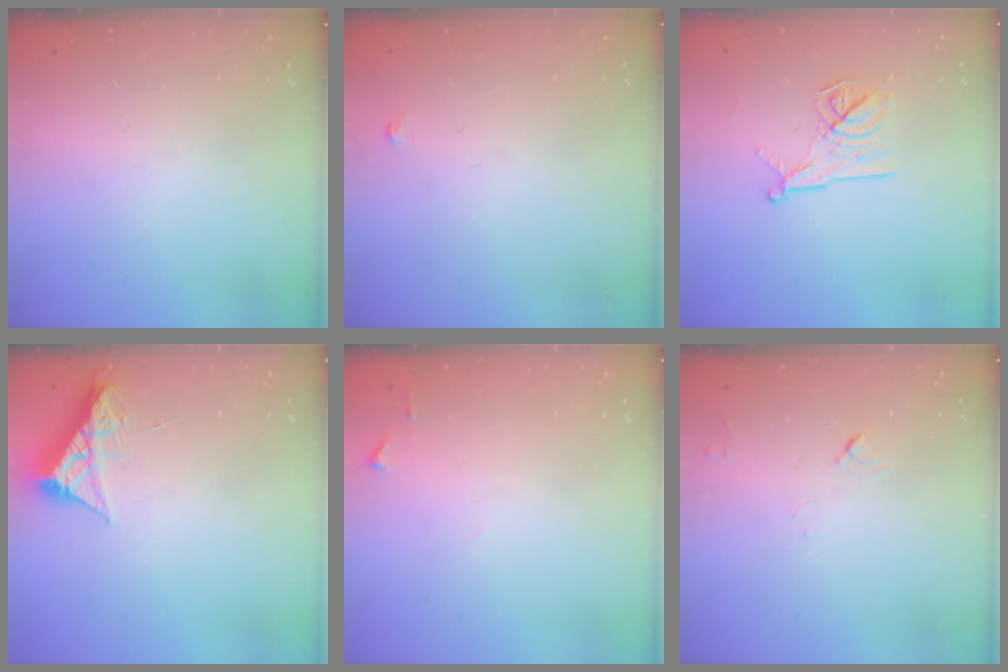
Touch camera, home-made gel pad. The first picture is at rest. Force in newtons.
{"total": 3.0, "press": 3.0, "slide": 0.5}
{"total": 11.3, "press": 11.3, "slide": 0.4}
{"total": 8.6, "press": 8.6, "slide": 0.4}
{"total": 5.1, "press": 5.1, "slide": 0.6}
{"total": 3.7, "press": 3.6, "slide": 0.5}